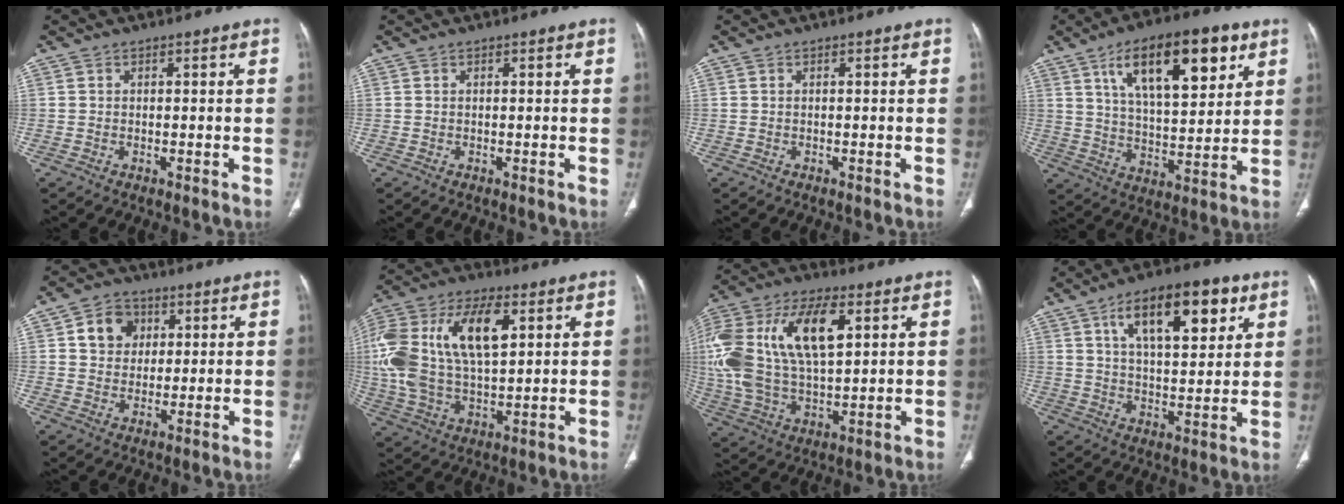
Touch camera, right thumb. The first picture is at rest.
{"total": 0.0}
{"total": 0.0}
{"total": 19.1, "force": [8.9, 7.9, 14.9], "torque": [-0.199, -0.027, 0.149]}
{"total": 7.3, "force": [2.1, 6.1, 3.3], "torque": [-0.023, -0.003, 0.033]}
{"total": 22.5, "force": [5.5, 11.7, 18.4], "torque": [-0.388, 0.010, 0.097]}
{"total": 25.3, "force": [6.5, 13.1, 20.7], "torque": [-0.455, 0.011, 0.119]}
{"total": 16.3, "force": [7.4, 7.0, 12.8], "torque": [-0.164, -0.016, 0.118]}